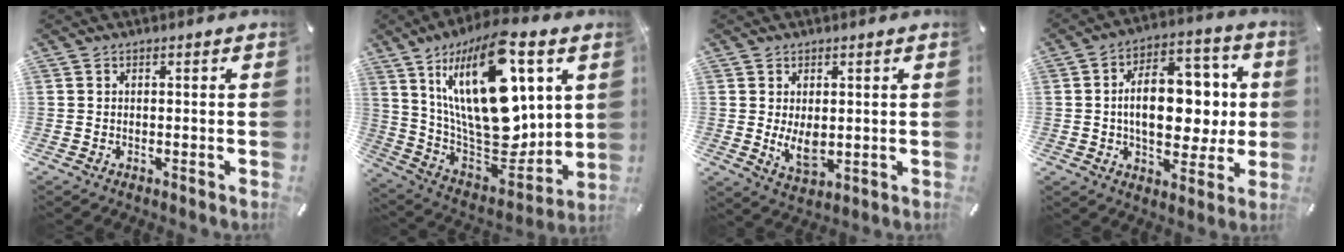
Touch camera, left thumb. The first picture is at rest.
{"total": 29.8, "force": [9.9, 13.1, 24.9], "torque": [-0.483, -0.074, 0.169]}
{"total": 6.0, "force": [0.3, 3.6, 4.8], "torque": [-0.091, -0.008, 0.004]}
{"total": 16.9, "force": [0.7, 10.7, 13.0], "torque": [-0.196, 0.005, 0.012]}